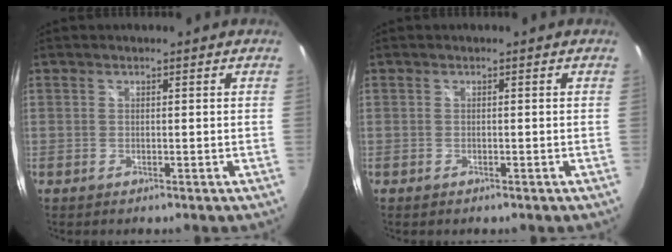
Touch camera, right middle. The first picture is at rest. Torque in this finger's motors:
{"motor_torque": [-0.18, -0.01, -0.02, 0.00]}